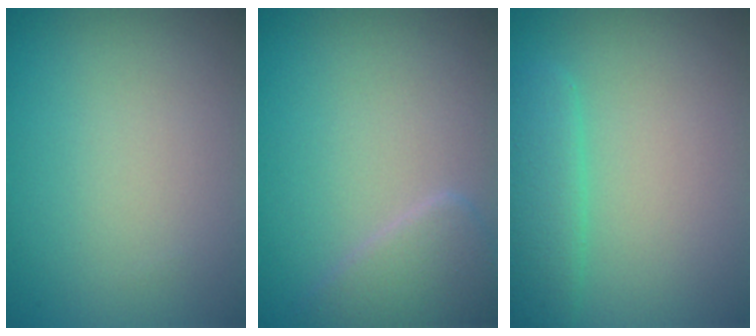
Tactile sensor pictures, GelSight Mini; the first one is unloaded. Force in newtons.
{"total": 2.6, "press": 2.6, "slide": 0.1}
{"total": 2.8, "press": 2.8, "slide": 0.1}